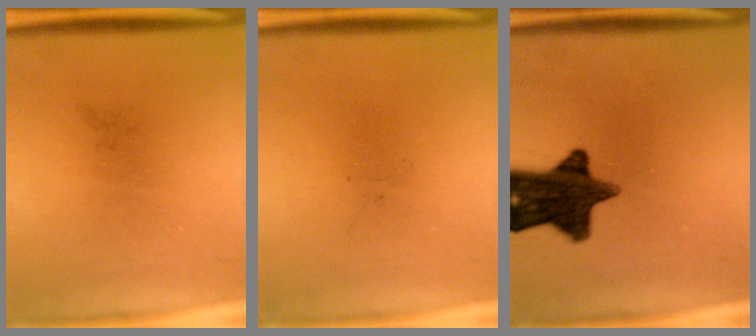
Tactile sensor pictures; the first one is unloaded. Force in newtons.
{"total": 0.0}
{"total": 13.4}